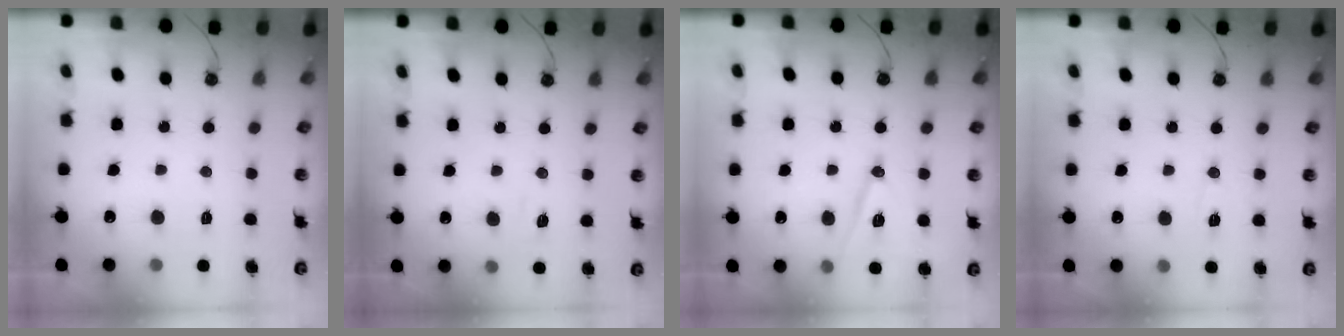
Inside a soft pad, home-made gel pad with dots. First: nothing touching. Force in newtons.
{"total": 5.0, "press": 4.5, "slide": 2.1}
{"total": 11.3, "press": 10.7, "slide": 3.3}
{"total": 5.3, "press": 4.8, "slide": 2.3}